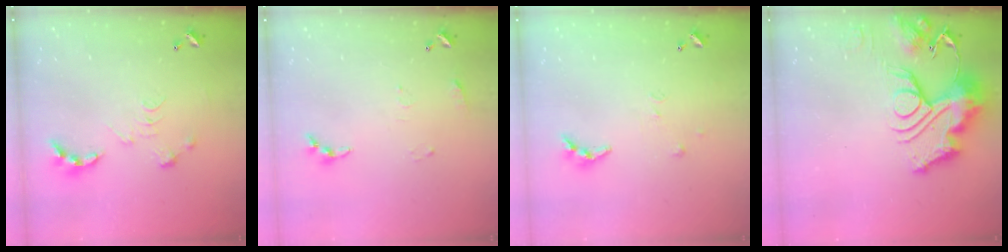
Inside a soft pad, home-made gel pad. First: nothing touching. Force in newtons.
{"total": 6.4, "press": 6.4, "slide": 0.7}
{"total": 5.7, "press": 5.7, "slide": 0.4}
{"total": 17.9, "press": 17.8, "slide": 1.9}